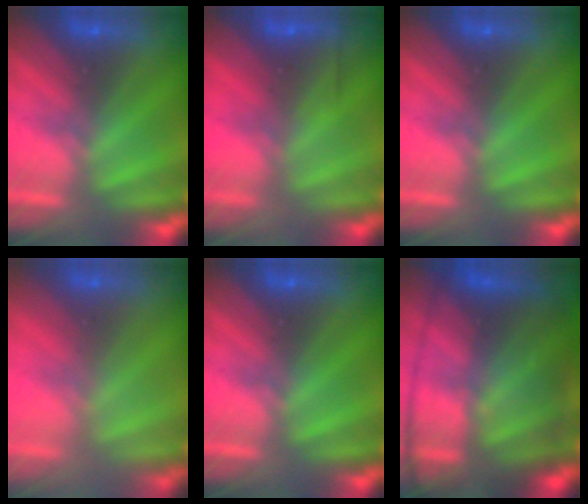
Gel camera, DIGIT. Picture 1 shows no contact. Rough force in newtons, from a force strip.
{"total": 2.5}
{"total": 0.0}
{"total": 2.4}
{"total": 0.0}
{"total": 8.1}